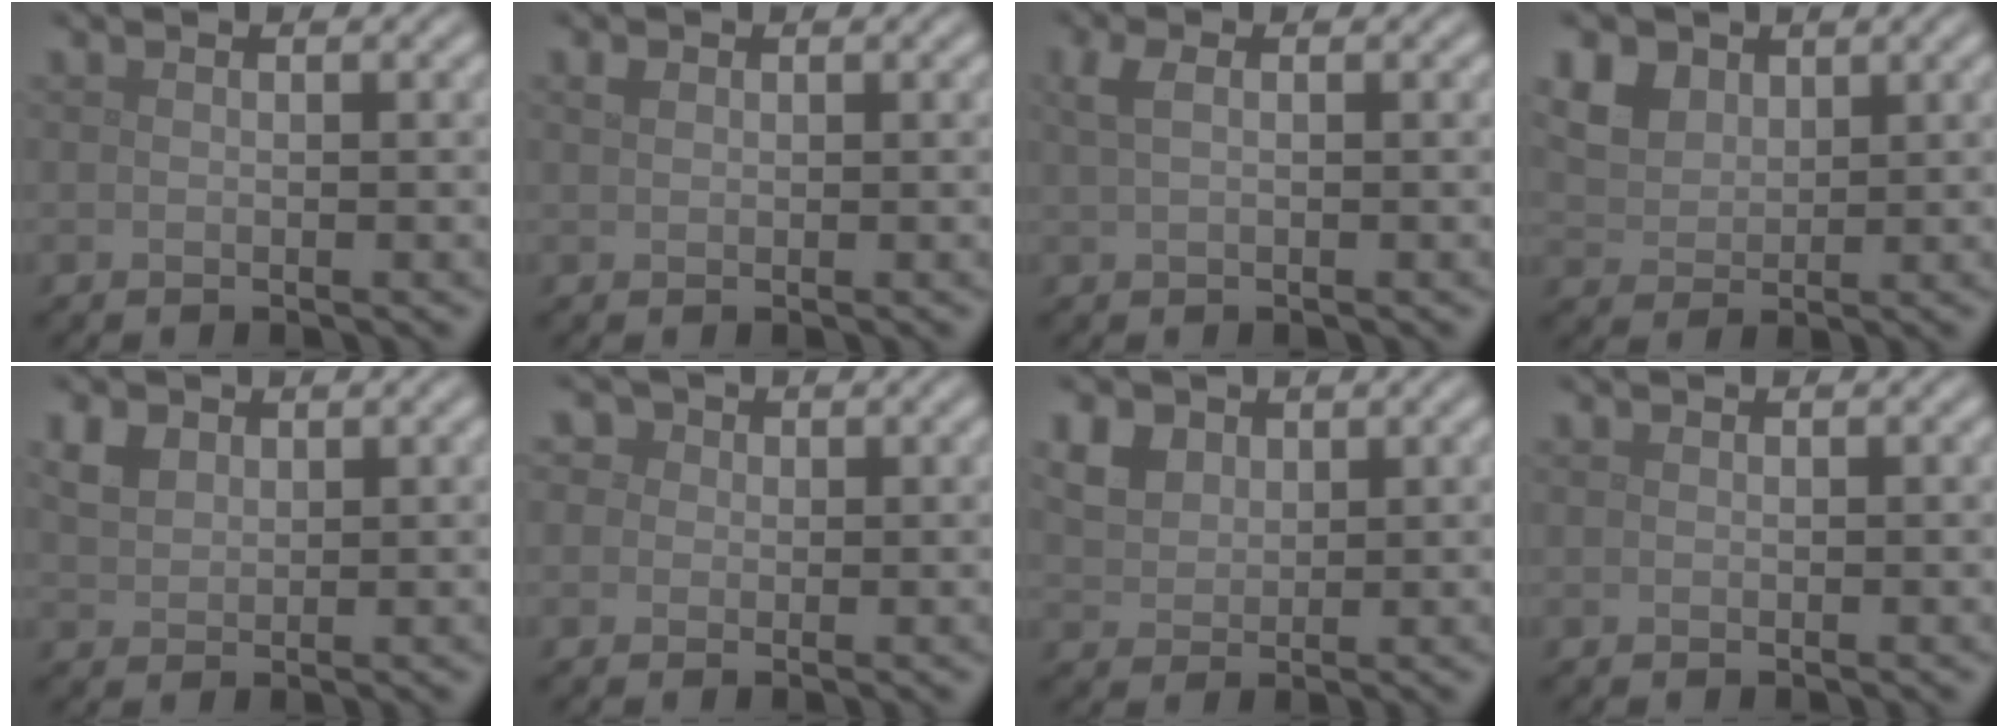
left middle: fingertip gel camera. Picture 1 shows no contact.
{"total": 0.8, "force": [0.4, 0.6, 0.4], "torque": [-0.008, 0.000, 0.008]}
{"total": 1.7, "force": [0.7, 0.7, 1.4], "torque": [-0.031, 0.007, 0.011]}
{"total": 5.8, "force": [3.2, 4.0, 2.7], "torque": [-0.097, 0.009, 0.065]}
{"total": 2.4, "force": [1.3, 1.6, 1.2], "torque": [-0.029, 0.003, 0.026]}
{"total": 3.2, "force": [1.5, 2.5, 1.3], "torque": [-0.016, 0.016, 0.002]}
{"total": 5.0, "force": [2.8, 3.5, 2.4], "torque": [-0.078, 0.008, 0.055]}
{"total": 0.0}